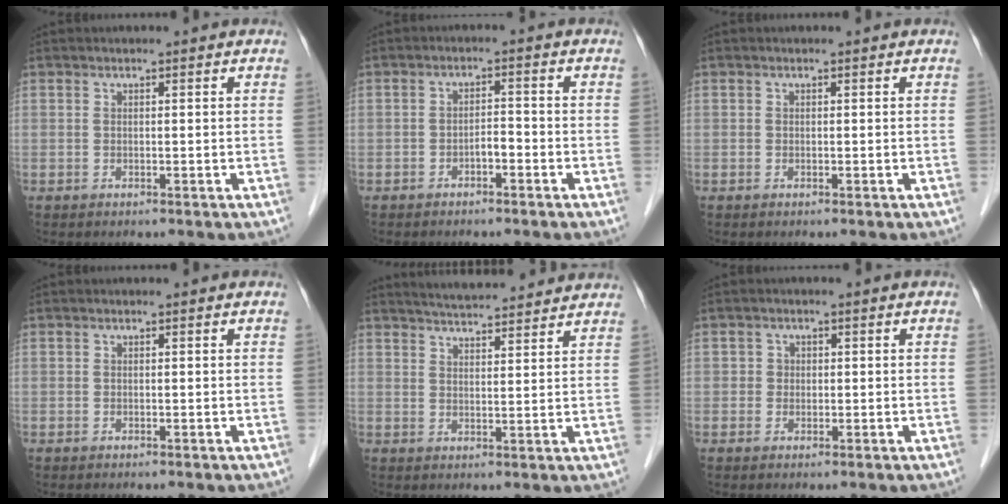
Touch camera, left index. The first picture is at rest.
{"total": 2.1, "force": [-1.5, 0.8, 1.3], "torque": [-0.018, 0.004, -0.024]}
{"total": 0.0}
{"total": 0.0}
{"total": 10.4, "force": [9.7, 1.2, 3.5], "torque": [-0.057, 0.018, 0.134]}
{"total": 1.7, "force": [-0.2, 1.6, 0.2], "torque": [0.000, 0.001, -0.005]}